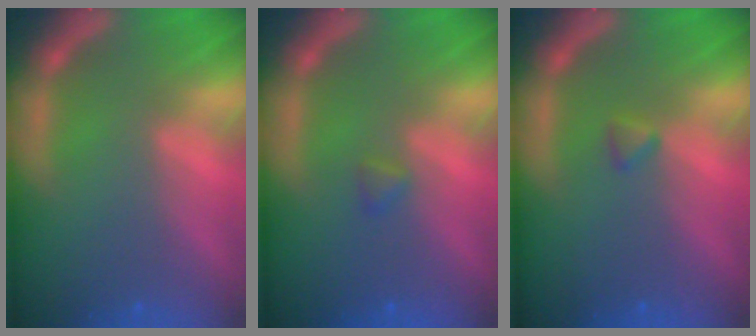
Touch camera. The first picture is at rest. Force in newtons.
{"total": 0.9}
{"total": 0.9}